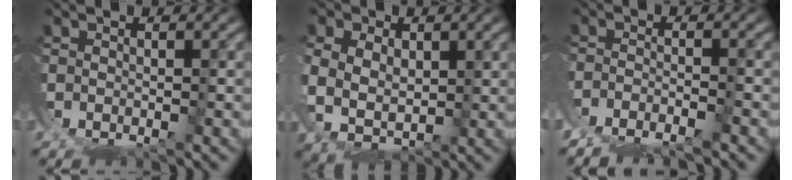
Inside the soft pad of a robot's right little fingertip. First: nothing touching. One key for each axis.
{"total": 8.2, "fx": -0.2, "fy": 6.4, "fz": 5.0, "tx": -0.123, "ty": -0.035, "tz": 0.007}
{"total": 3.8, "fx": -3.3, "fy": 0.1, "fz": 1.7, "tx": -0.024, "ty": -0.003, "tz": -0.056}